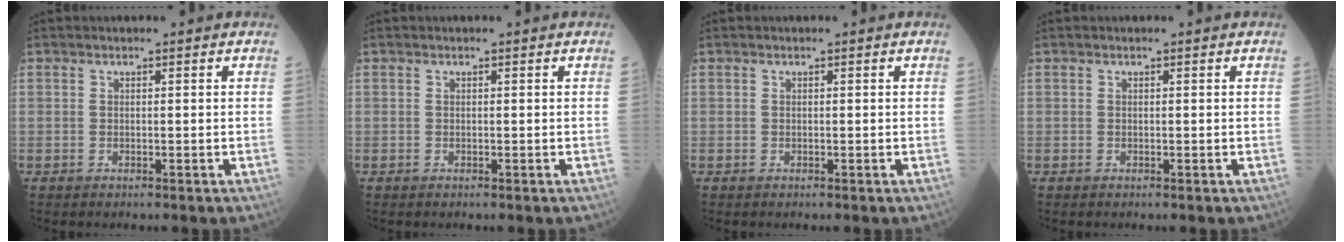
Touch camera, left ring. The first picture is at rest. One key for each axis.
{"total": 0.0}
{"total": 0.0}
{"total": 0.0}